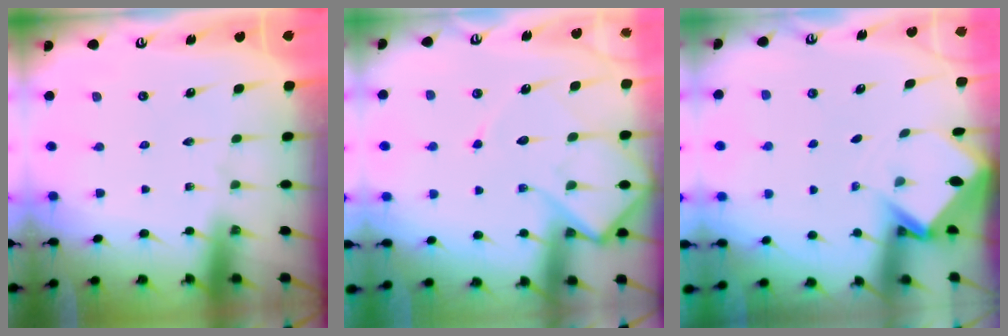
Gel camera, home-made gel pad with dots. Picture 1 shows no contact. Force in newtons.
{"total": 11.8, "press": 11.8, "slide": 1.1}
{"total": 3.5, "press": 3.5, "slide": 0.2}